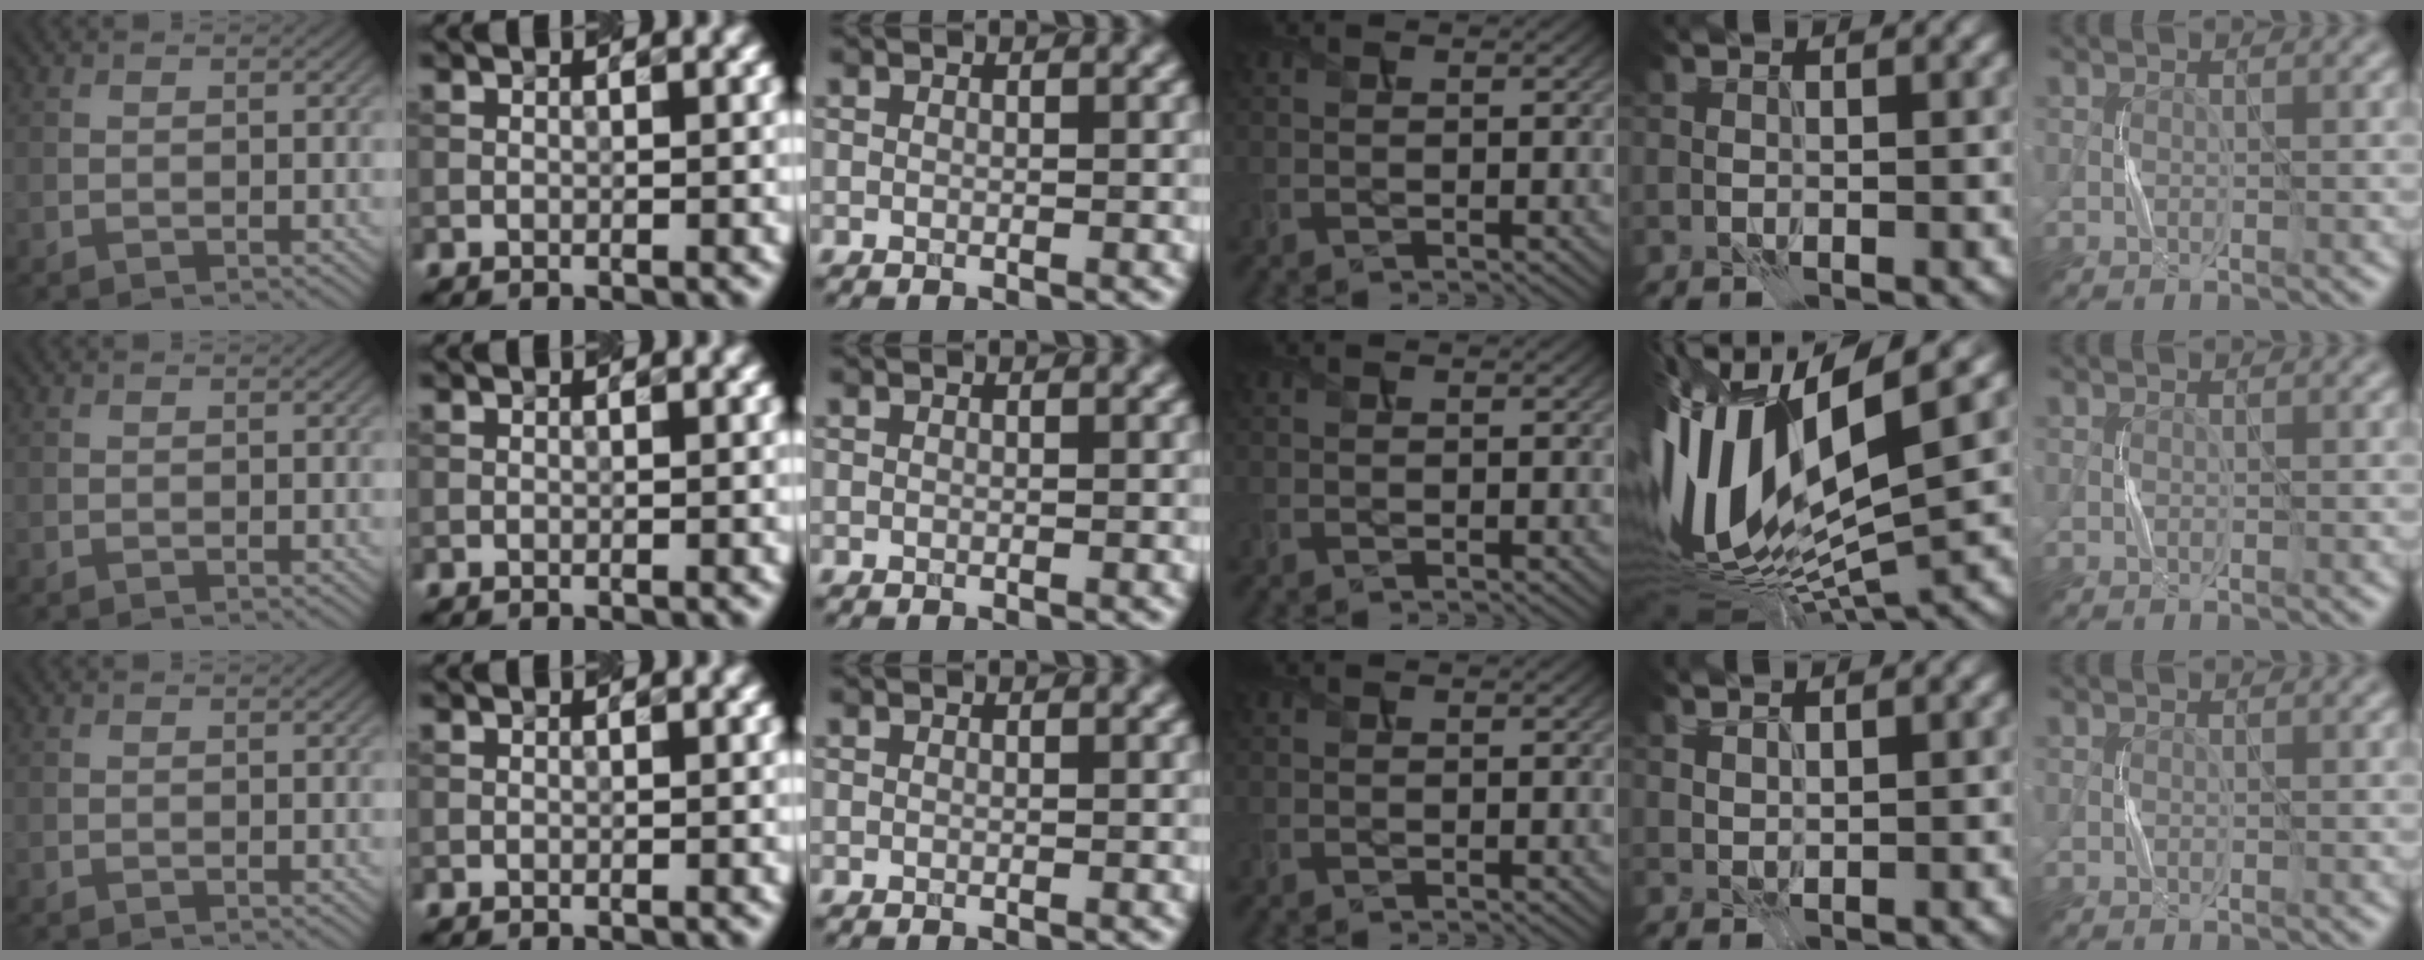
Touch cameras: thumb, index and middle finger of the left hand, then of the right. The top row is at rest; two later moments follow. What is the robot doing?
{"motion": "press", "object": "sticky note"}